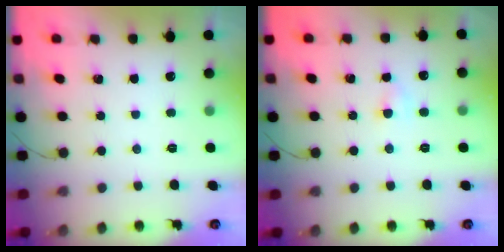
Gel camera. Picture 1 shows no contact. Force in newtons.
{"total": 2.8, "press": 2.6, "slide": 1.0}